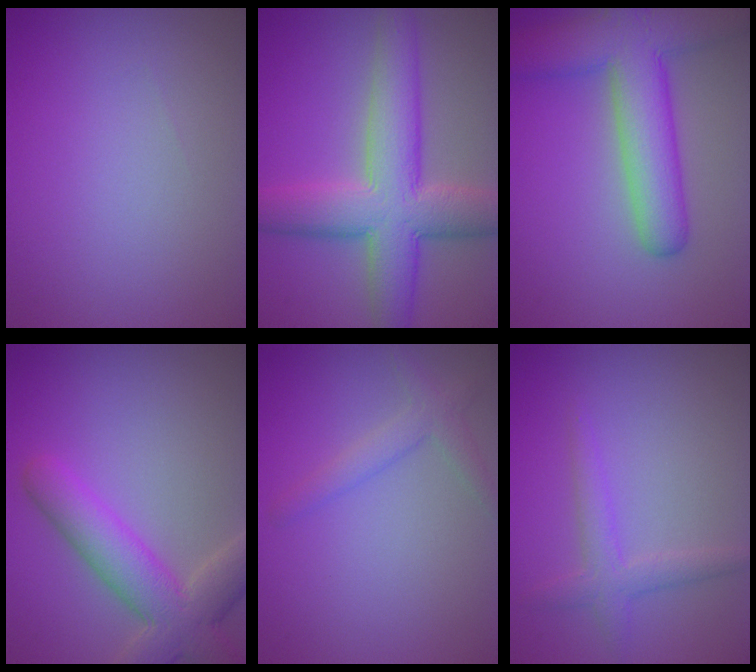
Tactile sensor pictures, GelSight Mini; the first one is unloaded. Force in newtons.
{"total": 9.0, "press": 9.0, "slide": 0.2}
{"total": 9.0, "press": 9.0, "slide": 0.5}
{"total": 6.4, "press": 6.4, "slide": 0.4}
{"total": 2.0, "press": 2.0, "slide": 0.1}
{"total": 2.3, "press": 2.3, "slide": 0.1}